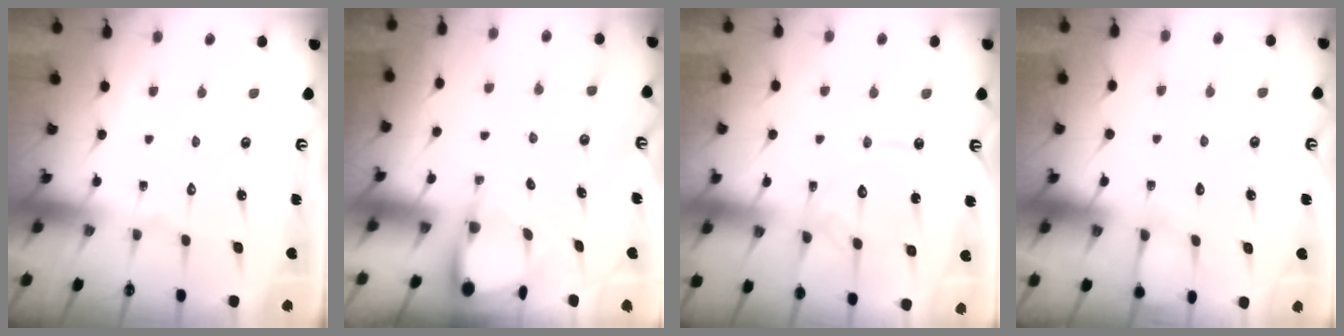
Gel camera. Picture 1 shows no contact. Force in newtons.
{"total": 3.4, "press": 3.4, "slide": 0.2}
{"total": 12.8, "press": 12.7, "slide": 1.3}
{"total": 4.2, "press": 4.2, "slide": 0.5}